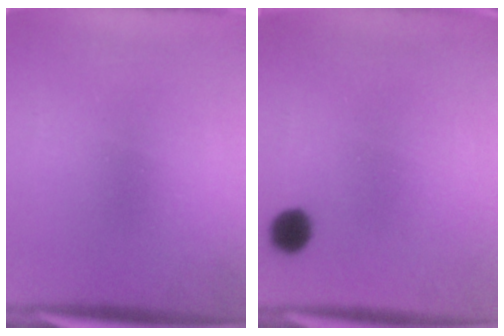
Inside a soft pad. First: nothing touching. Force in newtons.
{"total": 4.1}